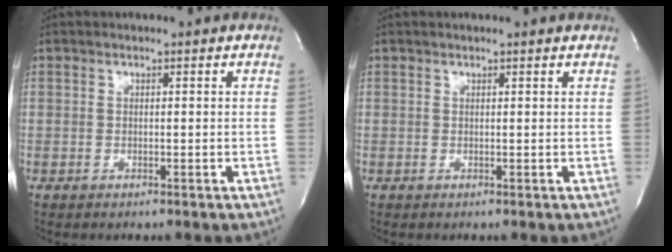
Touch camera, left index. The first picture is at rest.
{"total": 0.8, "force": [0.6, -0.2, 0.5], "torque": [-0.013, 0.004, 0.008]}